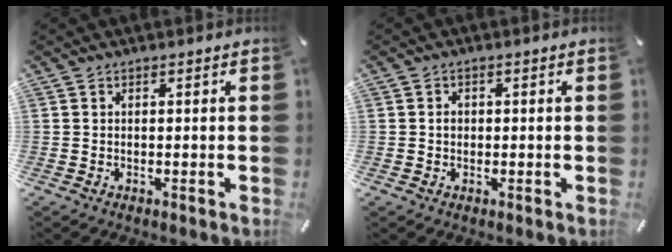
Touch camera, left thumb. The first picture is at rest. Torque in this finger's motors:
{"motor_torque": [0.05, -0.14, 0.05, -0.11, -0.03]}